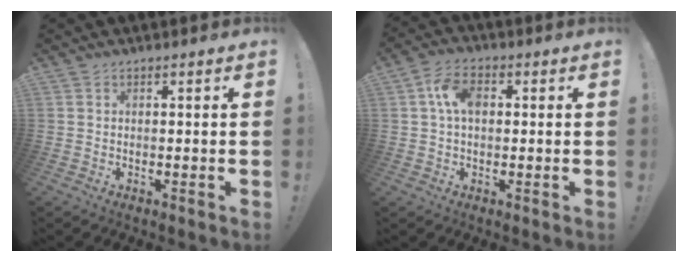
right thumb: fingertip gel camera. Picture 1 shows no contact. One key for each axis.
{"total": 7.6, "fx": 1.2, "fy": 5.0, "fz": 5.6, "tx": -0.098, "ty": 0.011, "tz": 0.021}